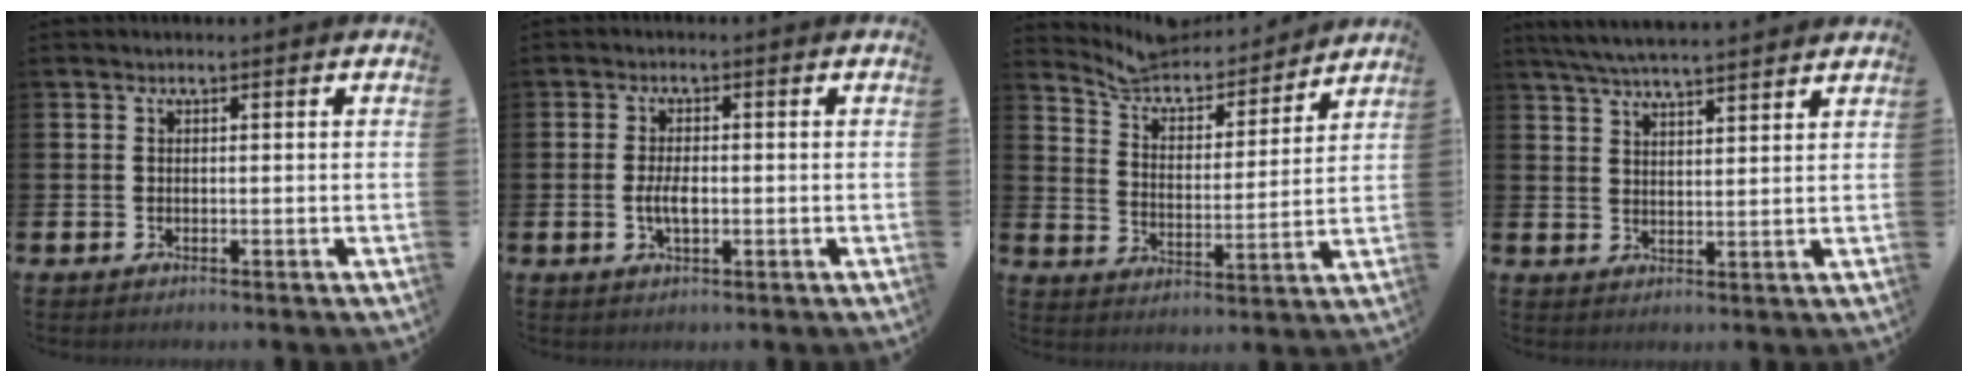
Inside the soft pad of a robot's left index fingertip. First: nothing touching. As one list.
[{"total": 3.1, "force": [-0.4, 1.4, 2.8], "torque": [-0.045, -0.001, -0.008]}, {"total": 7.4, "force": [7.0, 2.0, 1.4], "torque": [-0.062, -0.059, 0.118]}, {"total": 5.8, "force": [5.6, 0.2, 1.5], "torque": [-0.050, -0.019, 0.103]}]